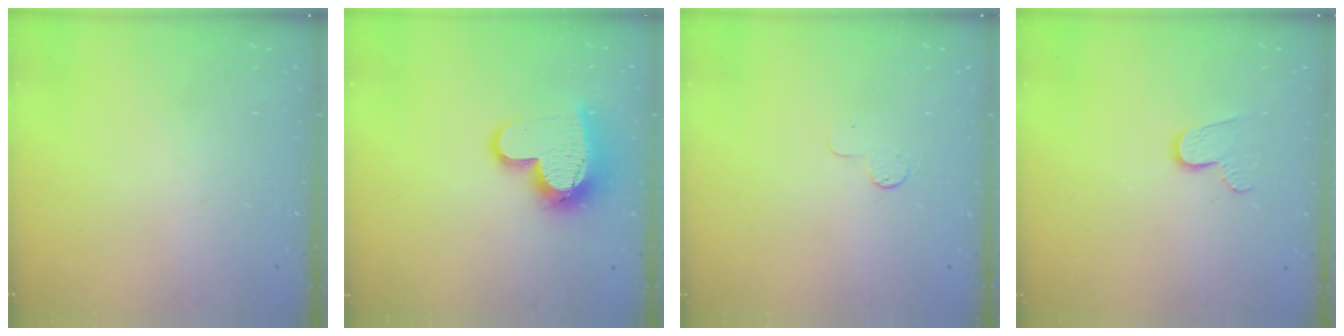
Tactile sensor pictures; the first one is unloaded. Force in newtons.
{"total": 15.0, "press": 15.0, "slide": 1.0}
{"total": 4.1, "press": 4.0, "slide": 0.4}
{"total": 5.9, "press": 5.9, "slide": 0.4}